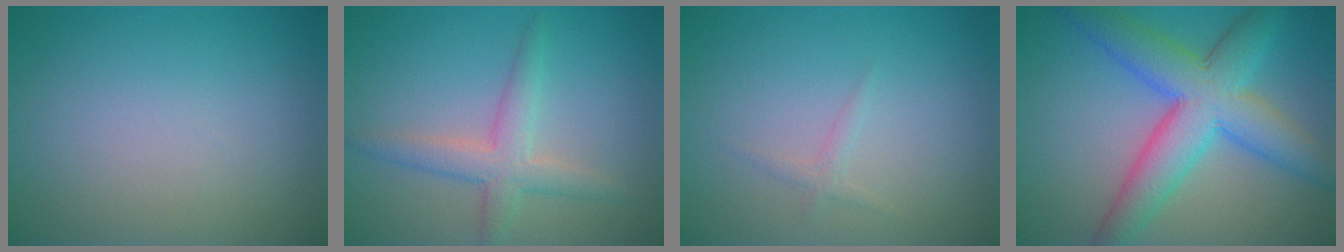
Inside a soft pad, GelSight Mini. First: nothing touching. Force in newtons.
{"total": 3.3, "press": 3.3, "slide": 0.1}
{"total": 0.8, "press": 0.8, "slide": 0.1}
{"total": 8.3, "press": 8.3, "slide": 0.2}